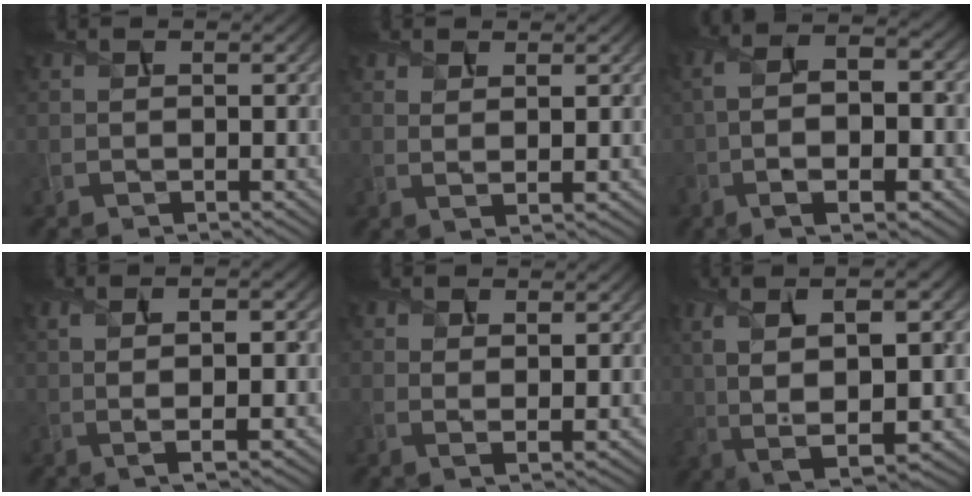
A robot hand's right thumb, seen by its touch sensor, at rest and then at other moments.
{"total": 1.7, "force": [1.1, 0.4, 1.3], "torque": [-0.031, -0.005, 0.021]}
{"total": 9.9, "force": [-1.7, 3.9, 9.0], "torque": [-0.187, 0.000, -0.029]}
{"total": 5.0, "force": [0.3, 1.2, 4.8], "torque": [-0.082, 0.002, 0.002]}
{"total": 2.1, "force": [1.2, 0.8, 1.5], "torque": [-0.034, -0.008, 0.024]}
{"total": 12.7, "force": [1.9, 4.7, 11.7], "torque": [-0.245, -0.003, 0.045]}